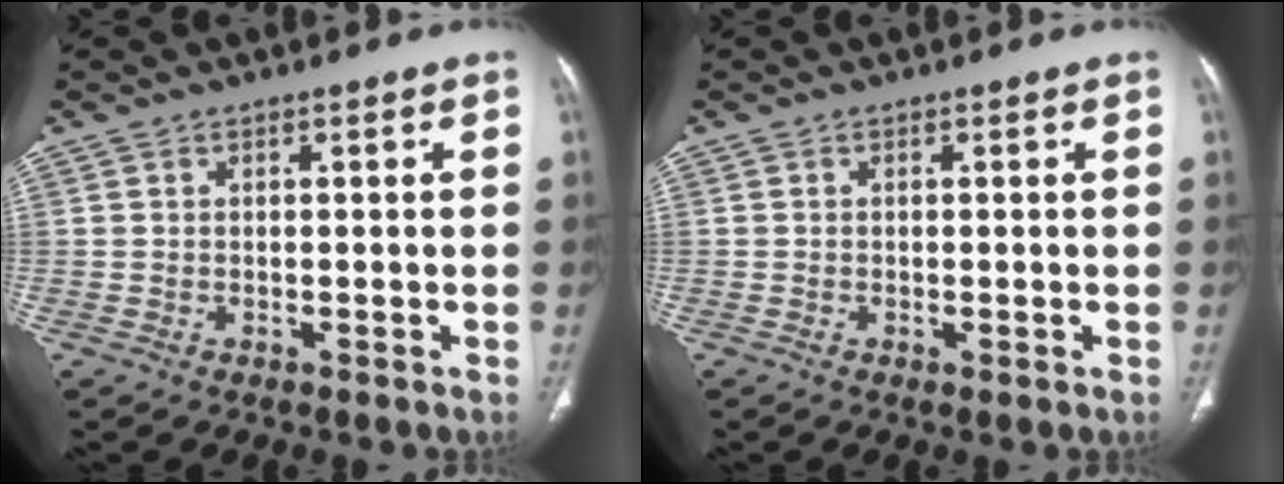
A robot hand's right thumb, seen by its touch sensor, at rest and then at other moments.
{"total": 0.6, "force": [-0.1, 0.1, 0.6], "torque": [-0.011, -0.003, -0.002]}